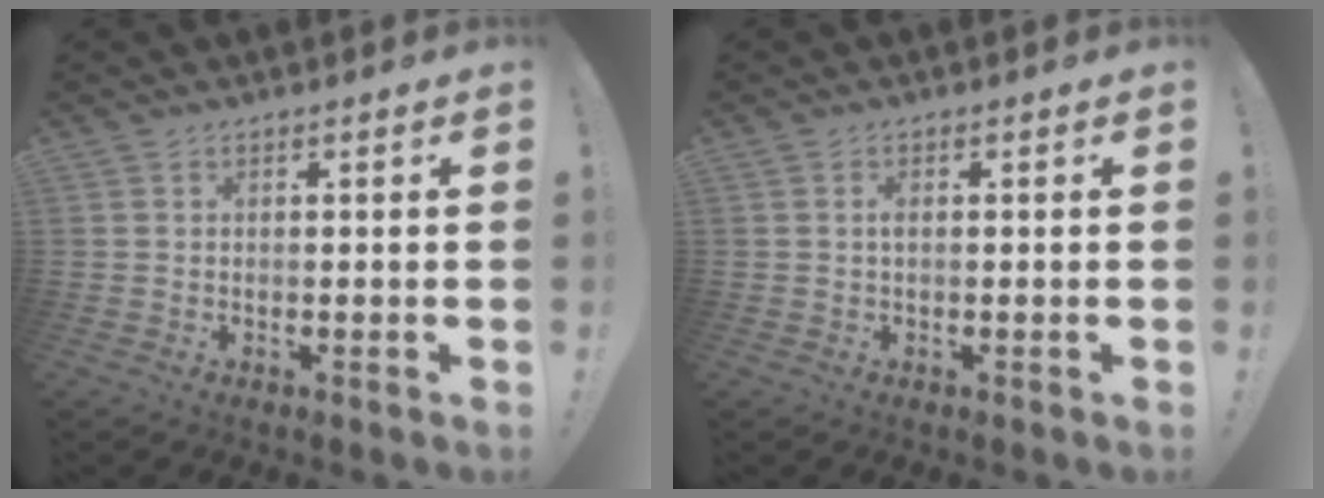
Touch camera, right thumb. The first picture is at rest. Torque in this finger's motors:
{"motor_torque": [-0.05, 0.13, 0.25, -0.12, 0.04]}